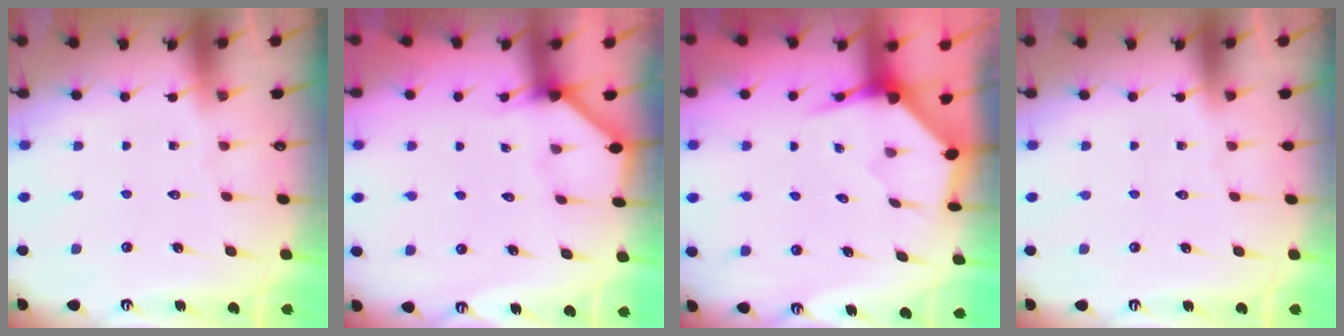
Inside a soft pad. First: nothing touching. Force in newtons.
{"total": 2.2, "press": 2.2, "slide": 0.4}
{"total": 3.9, "press": 3.8, "slide": 0.4}
{"total": 0.0}